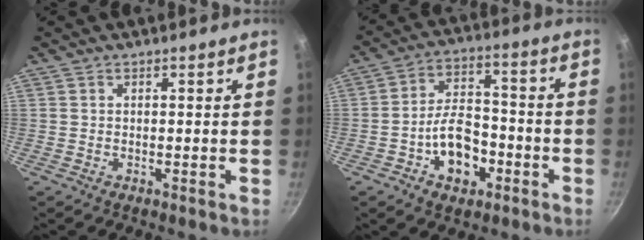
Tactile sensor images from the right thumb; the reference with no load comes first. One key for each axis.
{"total": 11.3, "fx": -4.4, "fy": 7.2, "fz": 7.5, "tx": -0.101, "ty": 0.041, "tz": -0.072}